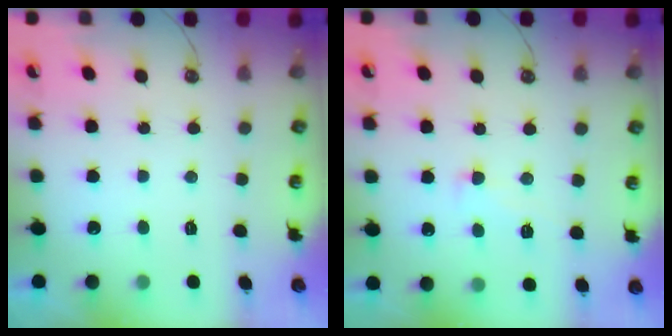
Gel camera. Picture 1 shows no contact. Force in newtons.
{"total": 1.9, "press": 1.9, "slide": 0.4}